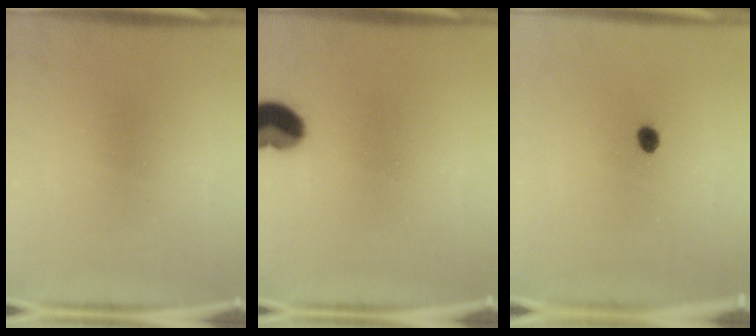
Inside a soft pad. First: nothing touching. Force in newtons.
{"total": 7.2}
{"total": 2.1}